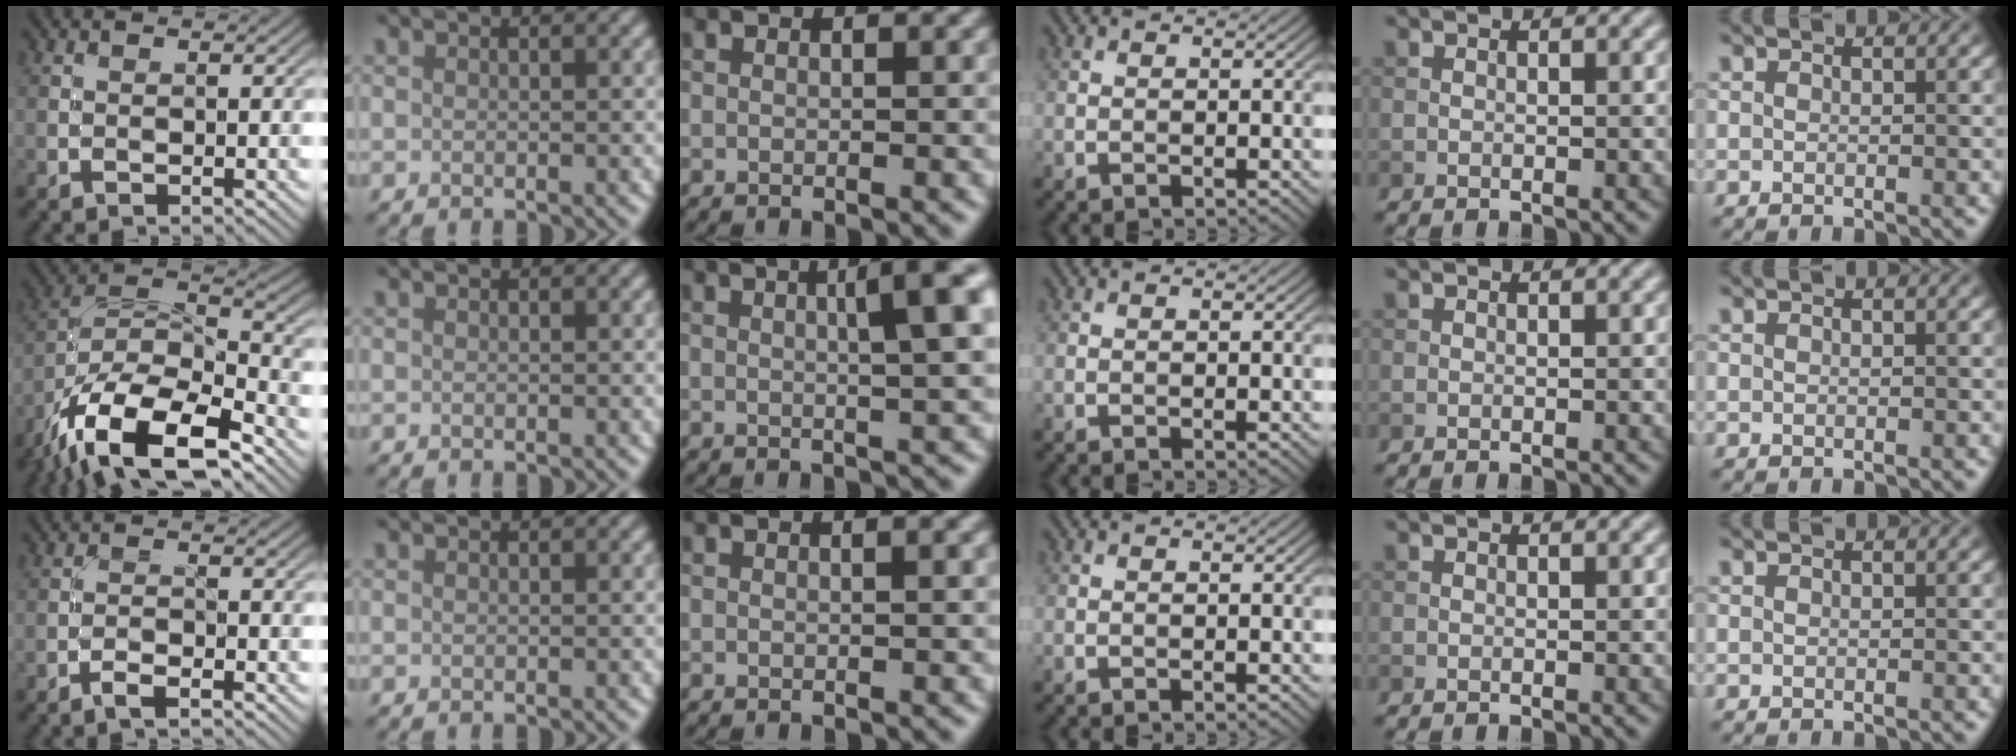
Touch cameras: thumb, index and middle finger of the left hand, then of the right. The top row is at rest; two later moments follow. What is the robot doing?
{"motion": "screw", "object": "medicine bottle"}